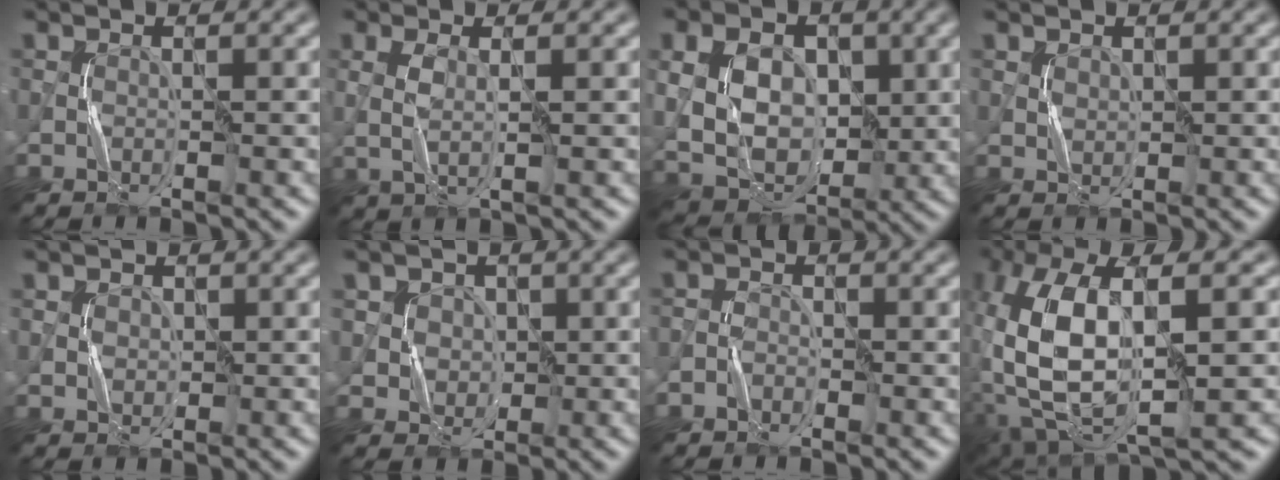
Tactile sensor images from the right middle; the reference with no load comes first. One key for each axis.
{"total": 2.2, "fx": 0.3, "fy": 0.5, "fz": 2.1, "tx": -0.050, "ty": 0.002, "tz": 0.010}
{"total": 8.3, "fx": 1.0, "fy": 6.0, "fz": 5.7, "tx": -0.117, "ty": -0.004, "tz": 0.017}
{"total": 0.8, "fx": 0.5, "fy": 0.5, "fz": 0.3, "tx": -0.011, "ty": -0.001, "tz": 0.014}
{"total": 1.3, "fx": 0.3, "fy": 1.1, "fz": 0.5, "tx": -0.011, "ty": 0.000, "tz": 0.010}
{"total": 4.5, "fx": 1.7, "fy": 3.9, "fz": 1.7, "tx": -0.033, "ty": 0.010, "tz": 0.029}
{"total": 1.0, "fx": -0.6, "fy": 0.7, "fz": 0.3, "tx": -0.005, "ty": 0.004, "tz": -0.014}
{"total": 13.2, "fx": -0.9, "fy": 5.6, "fz": 11.9, "tx": -0.261, "ty": 0.000, "tz": -0.010}